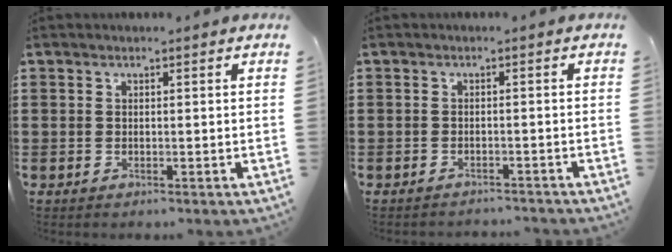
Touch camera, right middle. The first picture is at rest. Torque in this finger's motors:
{"motor_torque": [-0.09, 0.09, -0.18, -0.05]}